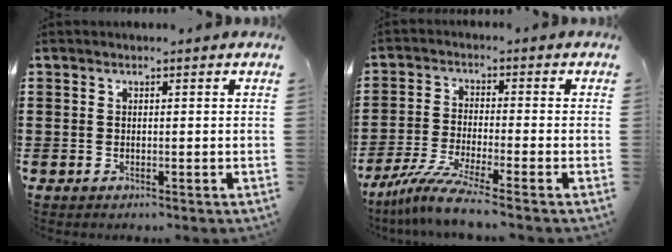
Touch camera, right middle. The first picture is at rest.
{"total": 6.7, "force": [-5.2, -0.2, 4.1], "torque": [-0.092, -0.025, -0.103]}